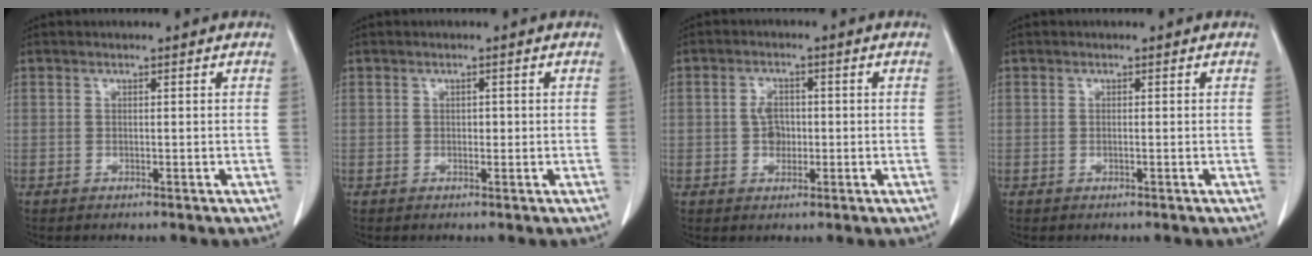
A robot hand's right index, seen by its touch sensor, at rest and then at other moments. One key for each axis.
{"total": 0.8, "fx": 0.0, "fy": 0.6, "fz": 0.6, "tx": -0.006, "ty": 0.002, "tz": -0.001}
{"total": 3.3, "fx": -0.3, "fy": 2.4, "fz": 2.2, "tx": -0.038, "ty": 0.006, "tz": -0.004}
{"total": 0.0}